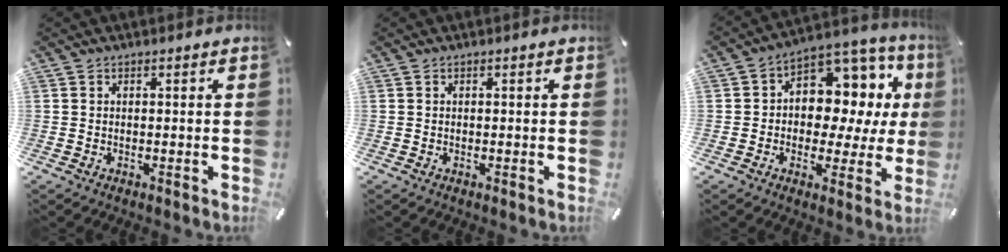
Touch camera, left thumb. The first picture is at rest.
{"total": 0.0}
{"total": 10.7, "force": [1.7, 8.5, 6.2], "torque": [-0.082, -0.030, 0.036]}